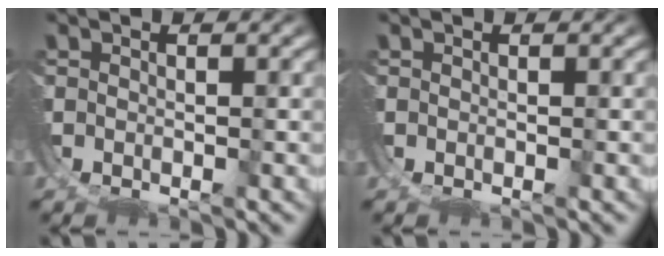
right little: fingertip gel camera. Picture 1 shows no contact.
{"total": 0.0}